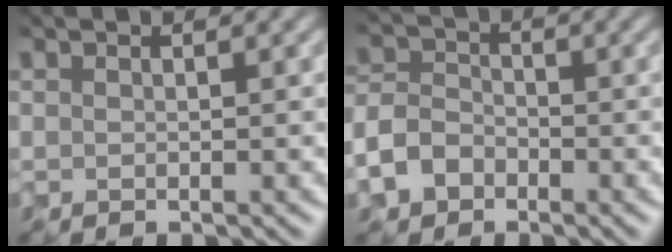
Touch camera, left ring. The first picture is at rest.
{"total": 3.5, "force": [-2.8, 2.0, 0.8], "torque": [-0.029, 0.000, -0.050]}